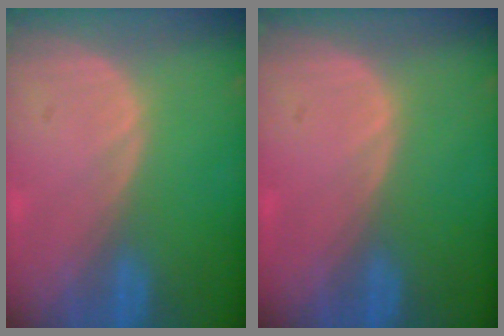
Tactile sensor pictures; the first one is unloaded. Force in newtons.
{"total": 0.0}